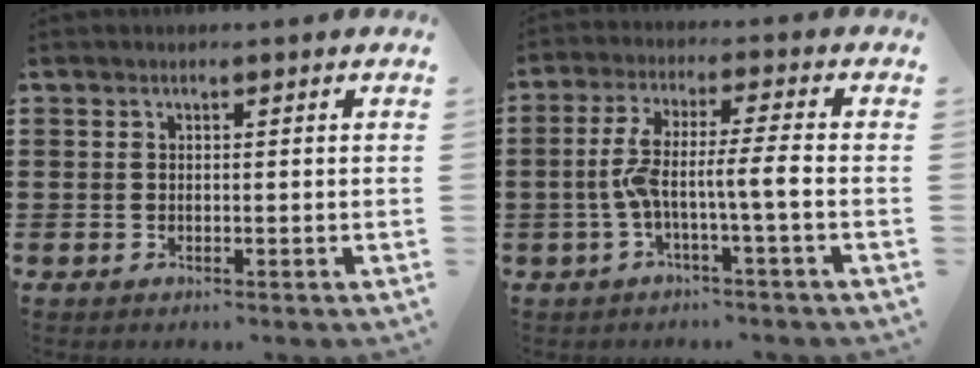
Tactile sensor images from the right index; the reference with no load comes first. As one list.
[{"total": 7.2, "force": [-2.0, 0.2, 6.9], "torque": [-0.143, -0.009, -0.046]}]